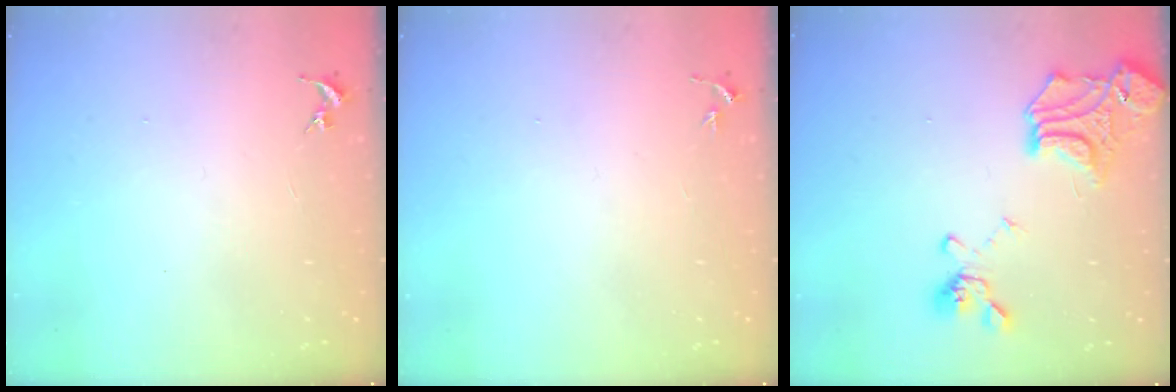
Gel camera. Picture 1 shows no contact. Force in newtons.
{"total": 2.6, "press": 2.5, "slide": 0.3}
{"total": 19.3, "press": 19.2, "slide": 2.0}